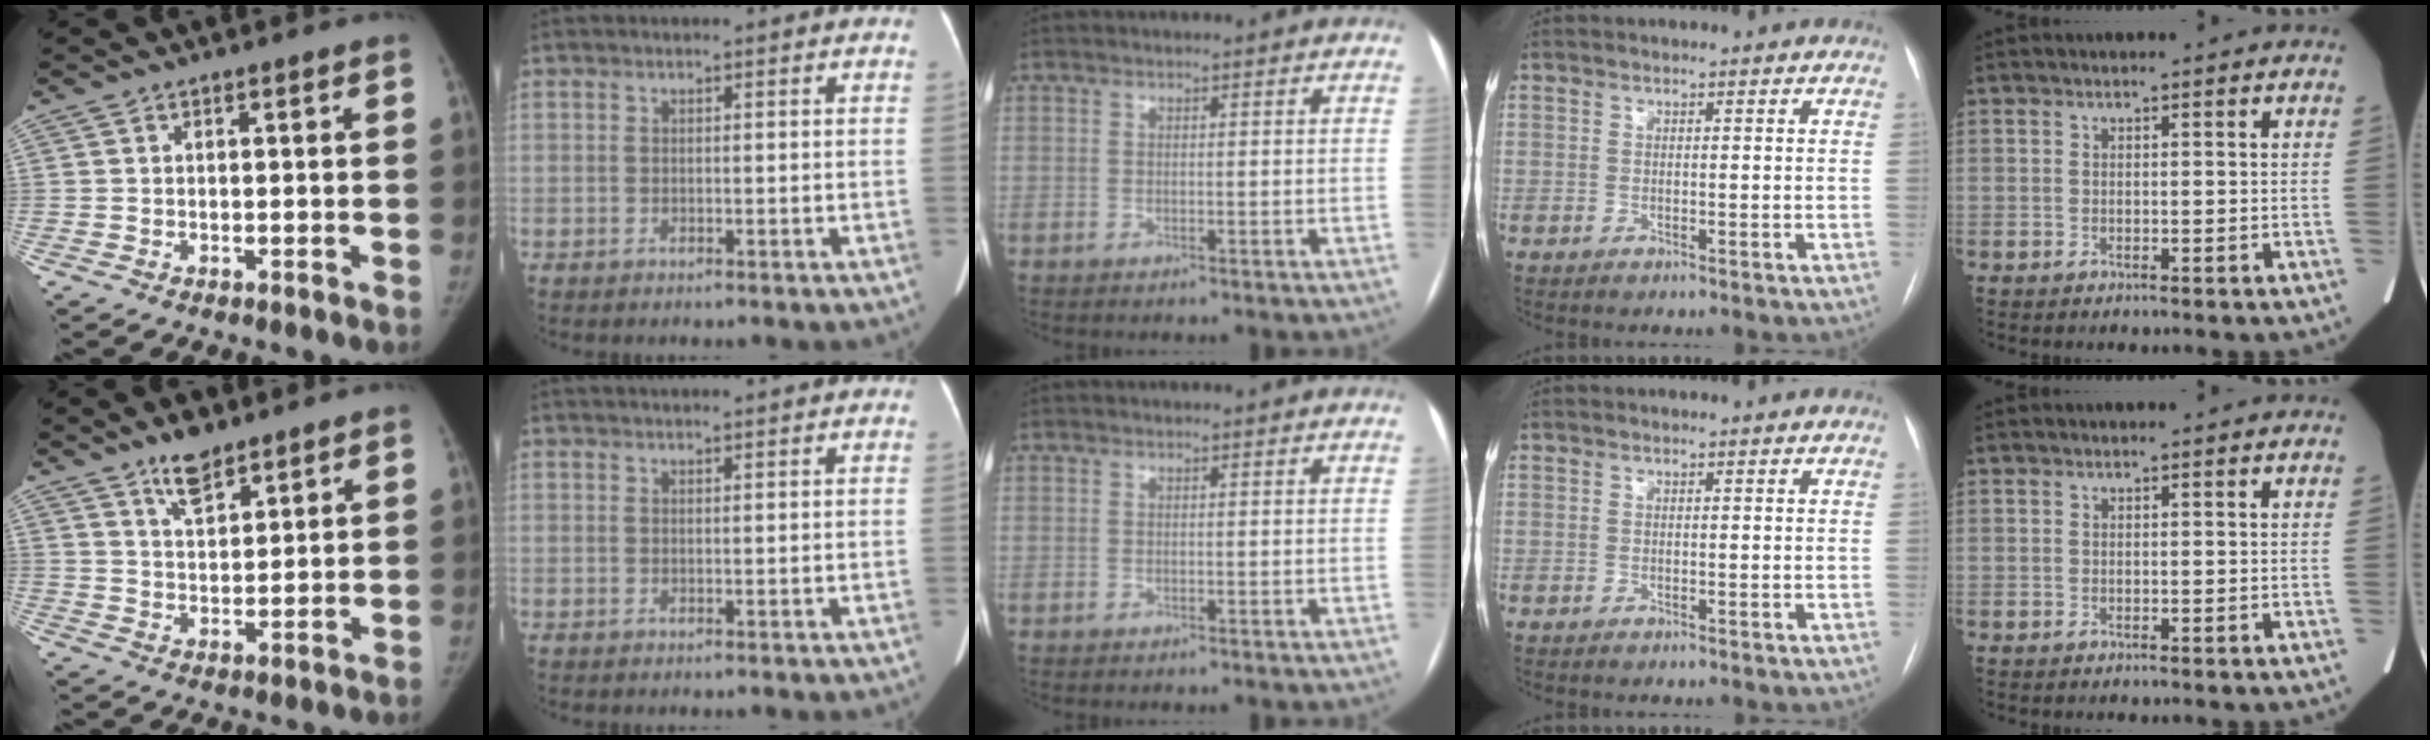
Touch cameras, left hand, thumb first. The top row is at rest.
{"thumb": {"total": 7.0, "force": [5.2, 2.8, 3.8], "torque": [-0.044, -0.036, 0.091]}, "index": {"total": 6.1, "force": [5.6, 0.2, 2.4], "torque": [-0.027, 0.034, 0.068]}}